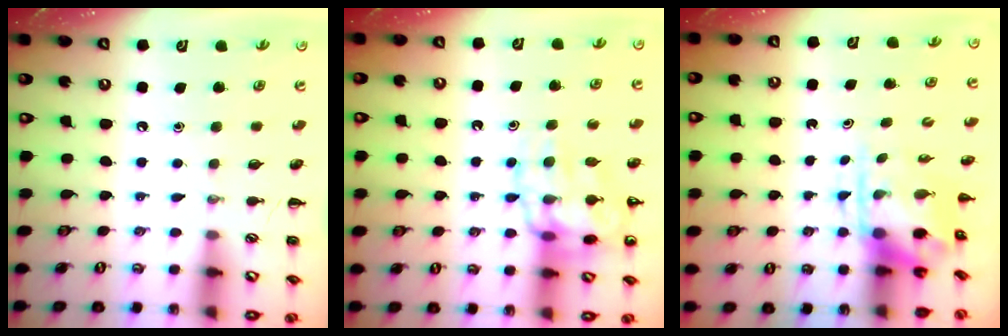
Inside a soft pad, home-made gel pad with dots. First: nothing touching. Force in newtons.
{"total": 16.7, "press": 16.5, "slide": 2.8}
{"total": 3.9, "press": 3.8, "slide": 0.7}